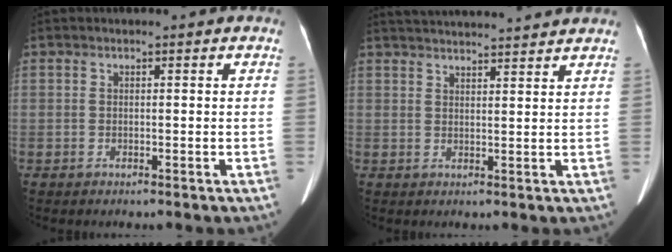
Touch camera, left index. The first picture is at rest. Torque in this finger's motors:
{"motor_torque": [-0.06, -0.52, -0.13, -0.01]}